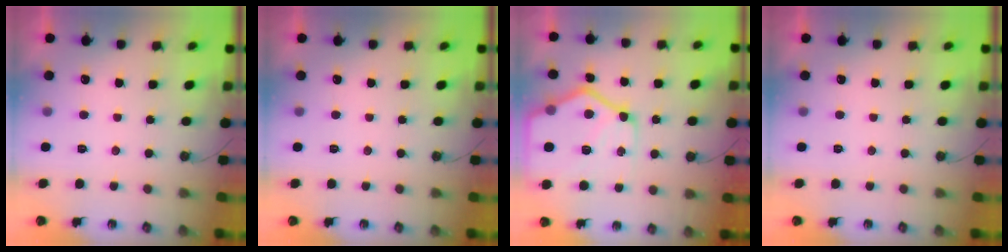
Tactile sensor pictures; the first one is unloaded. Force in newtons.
{"total": 0.0}
{"total": 20.1, "press": 20.0, "slide": 2.0}
{"total": 0.0}